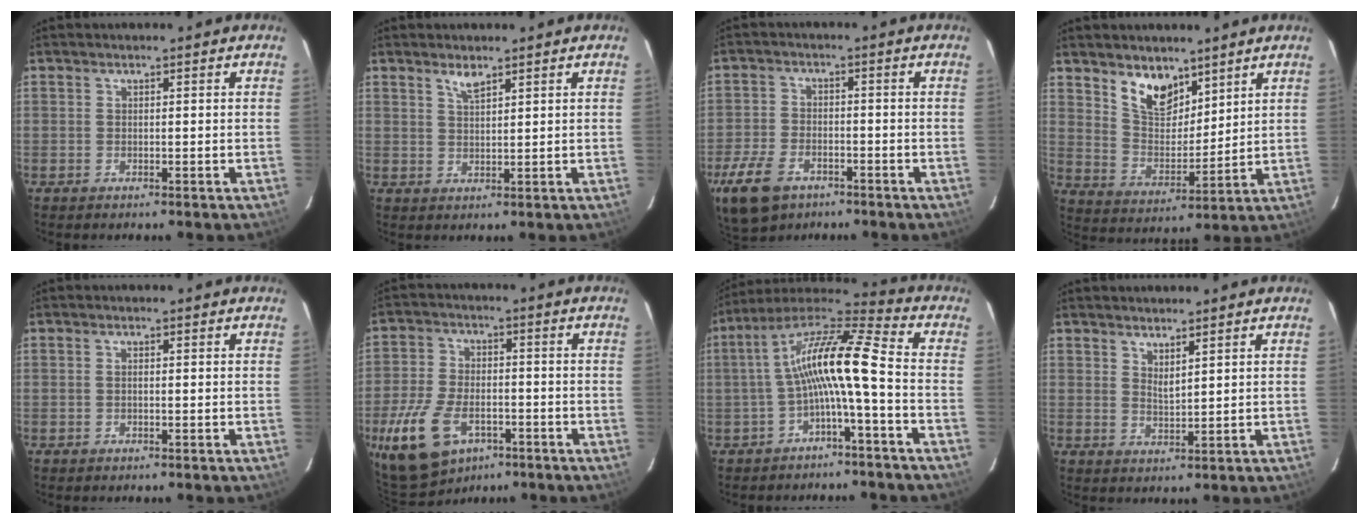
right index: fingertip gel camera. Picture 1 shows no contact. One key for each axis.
{"total": 2.5, "fx": 1.9, "fy": 0.7, "fz": 1.5, "tx": -0.029, "ty": 0.001, "tz": 0.037}
{"total": 11.0, "fx": -6.7, "fy": 6.5, "fz": 5.9, "tx": -0.153, "ty": -0.009, "tz": -0.122}
{"total": 9.6, "fx": 6.7, "fy": 5.0, "fz": 4.6, "tx": -0.078, "ty": 0.001, "tz": 0.132}
{"total": 0.7, "fx": 0.0, "fy": 0.3, "fz": 0.6, "tx": -0.013, "ty": 0.002, "tz": -0.001}
{"total": 14.6, "fx": -7.4, "fy": 8.4, "fz": 9.3, "tx": -0.217, "ty": -0.022, "tz": -0.128}
{"total": 12.7, "fx": -2.1, "fy": 1.0, "fz": 12.5, "tx": -0.246, "ty": 0.022, "tz": -0.047}
{"total": 2.7, "fx": 2.1, "fy": 0.5, "fz": 1.6, "tx": -0.028, "ty": -0.004, "tz": 0.036}